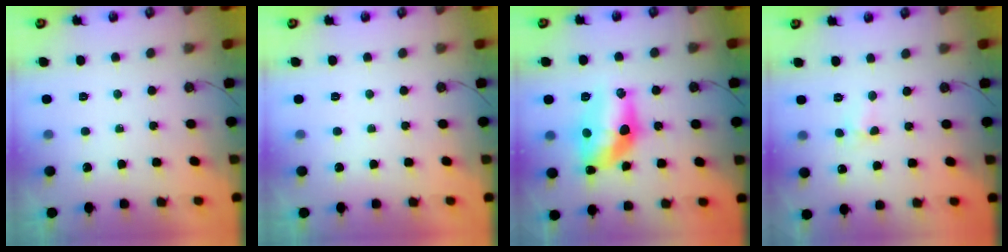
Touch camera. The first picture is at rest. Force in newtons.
{"total": 0.0}
{"total": 14.5, "press": 14.5, "slide": 0.7}
{"total": 2.6, "press": 2.5, "slide": 0.3}